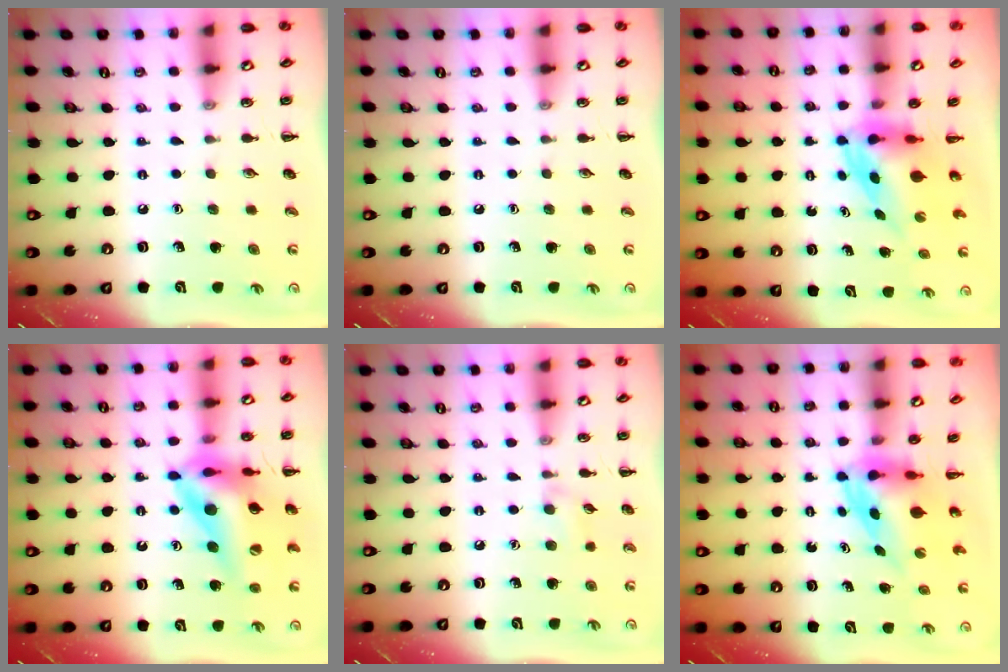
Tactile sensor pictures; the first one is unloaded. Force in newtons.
{"total": 0.0}
{"total": 3.9, "press": 3.8, "slide": 1.0}
{"total": 17.0, "press": 16.1, "slide": 5.3}
{"total": 5.8, "press": 5.4, "slide": 2.1}
{"total": 3.9, "press": 3.8, "slide": 1.0}